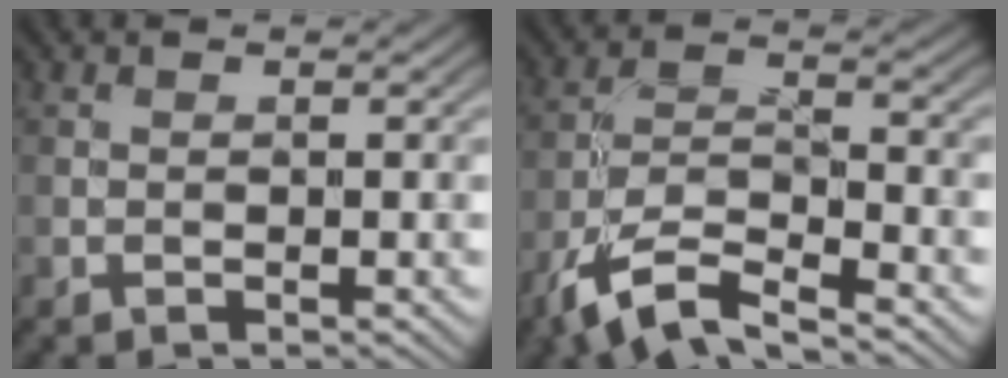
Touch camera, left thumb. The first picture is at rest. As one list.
[{"total": 8.6, "force": [-6.0, 2.6, 5.5], "torque": [-0.111, -0.010, -0.127]}]